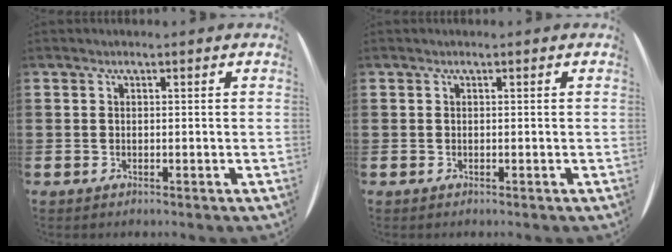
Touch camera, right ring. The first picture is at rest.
{"total": 0.0}